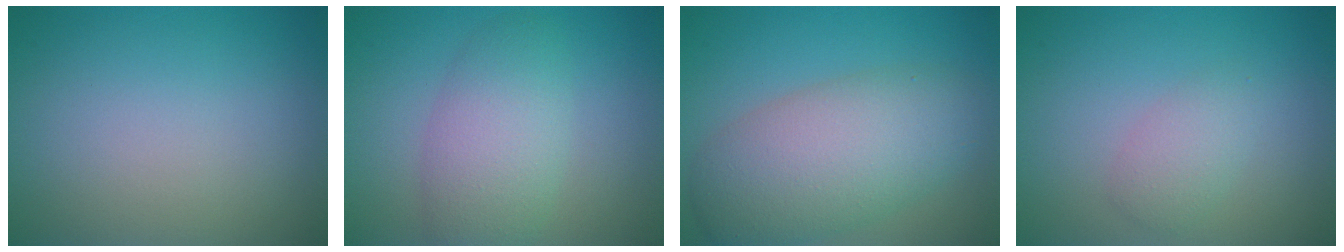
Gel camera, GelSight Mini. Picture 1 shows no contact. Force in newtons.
{"total": 4.9, "press": 4.9, "slide": 0.2}
{"total": 7.7, "press": 7.7, "slide": 0.2}
{"total": 2.0, "press": 2.0, "slide": 0.0}